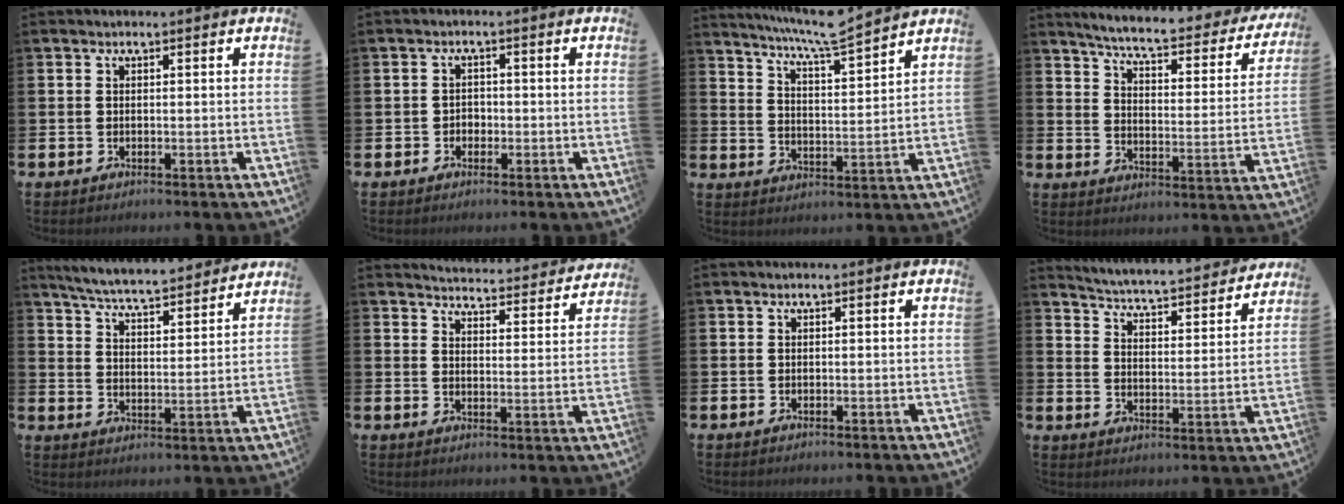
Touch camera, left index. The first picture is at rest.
{"total": 1.6, "force": [-0.7, 1.4, 0.4], "torque": [-0.009, 0.003, -0.016]}
{"total": 7.3, "force": [6.9, -0.1, 2.2], "torque": [-0.069, -0.044, 0.121]}
{"total": 5.8, "force": [5.2, 0.6, 2.4], "torque": [-0.070, -0.044, 0.081]}
{"total": 6.1, "force": [6.0, 0.1, 1.3], "torque": [-0.056, -0.045, 0.103]}
{"total": 4.3, "force": [4.3, 0.3, 0.2], "torque": [-0.021, -0.037, 0.073]}
{"total": 0.0}
{"total": 4.8, "force": [4.7, 0.1, 0.8], "torque": [-0.046, -0.043, 0.075]}